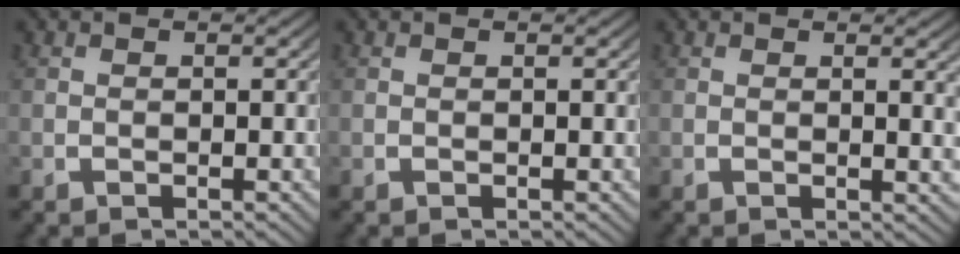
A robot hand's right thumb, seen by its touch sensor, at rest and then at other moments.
{"total": 0.0}
{"total": 1.4, "force": [0.7, -0.1, 1.3], "torque": [-0.018, -0.004, 0.011]}